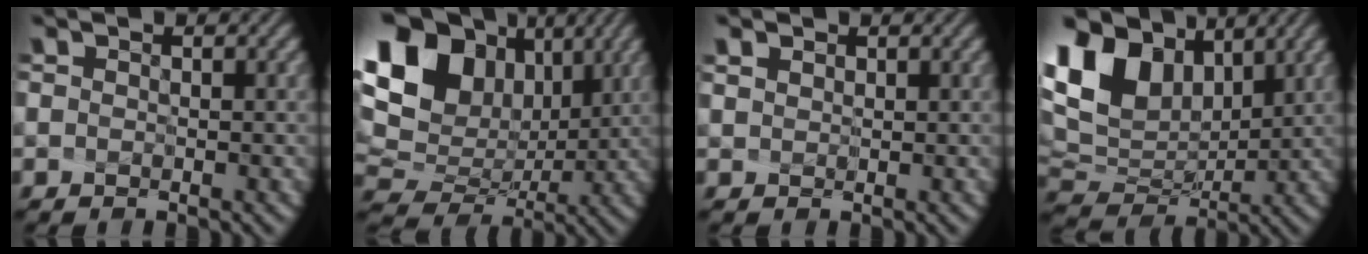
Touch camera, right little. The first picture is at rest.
{"total": 16.9, "force": [5.5, 12.6, 9.7], "torque": [-0.217, 0.041, 0.110]}
{"total": 0.9, "force": [0.7, 0.5, 0.2], "torque": [-0.013, 0.014, 0.015]}
{"total": 11.6, "force": [4.8, 7.4, 7.5], "torque": [-0.172, 0.018, 0.097]}